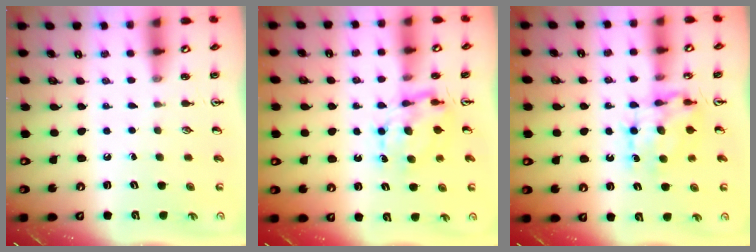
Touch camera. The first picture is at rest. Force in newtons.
{"total": 6.5, "press": 6.5, "slide": 0.7}
{"total": 7.5, "press": 7.5, "slide": 0.7}